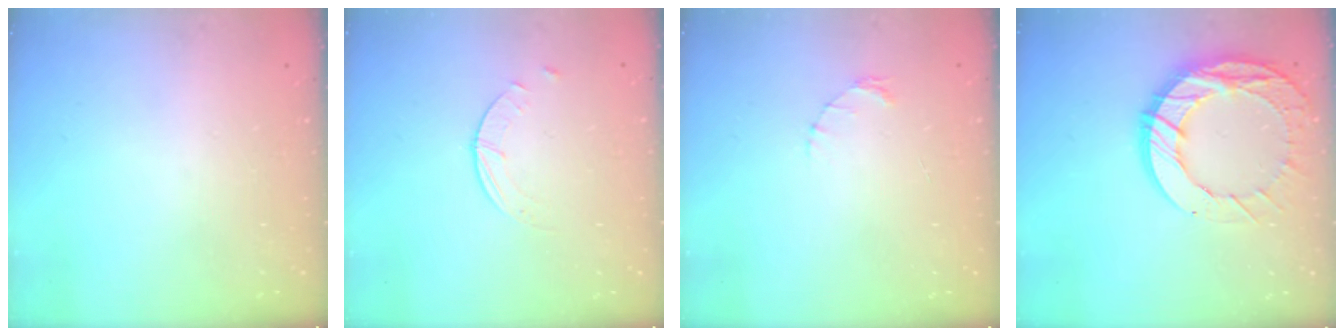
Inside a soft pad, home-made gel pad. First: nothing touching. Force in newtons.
{"total": 0.9, "press": 0.9, "slide": 0.2}
{"total": 1.6, "press": 1.5, "slide": 0.3}
{"total": 16.4, "press": 16.4, "slide": 1.3}